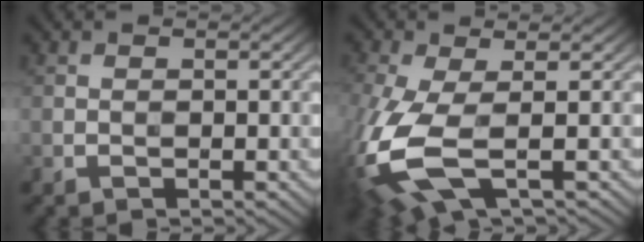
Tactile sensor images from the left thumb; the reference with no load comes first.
{"total": 10.7, "force": [-2.4, 4.6, 9.3], "torque": [-0.250, -0.023, -0.047]}